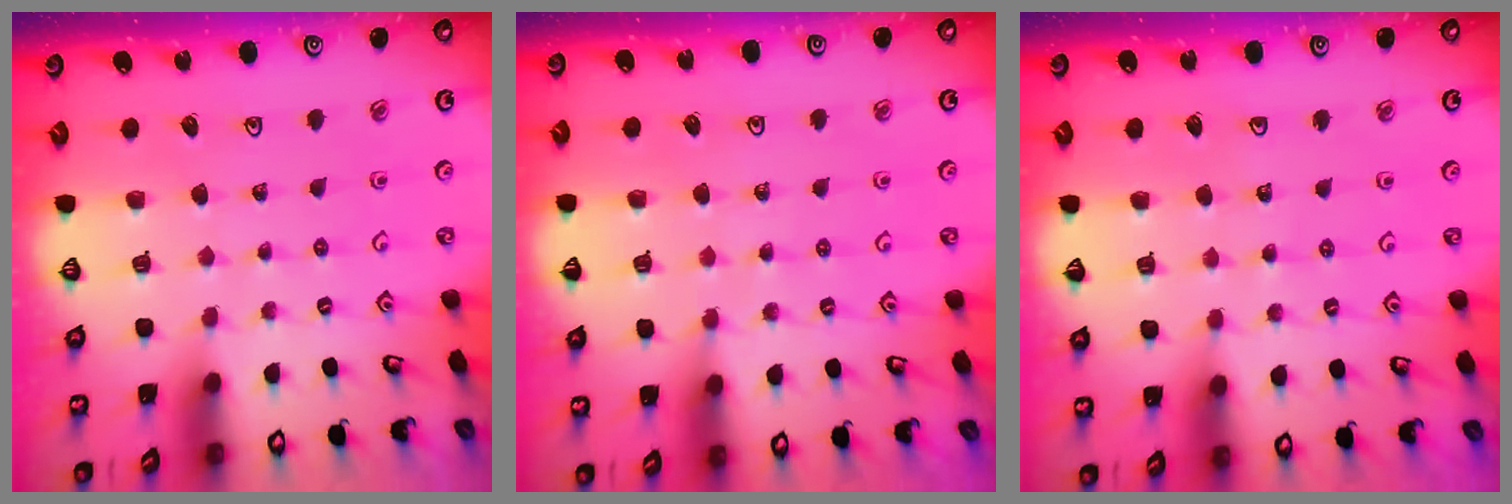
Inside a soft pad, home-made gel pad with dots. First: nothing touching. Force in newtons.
{"total": 5.8, "press": 5.7, "slide": 0.8}
{"total": 3.8, "press": 3.8, "slide": 0.5}